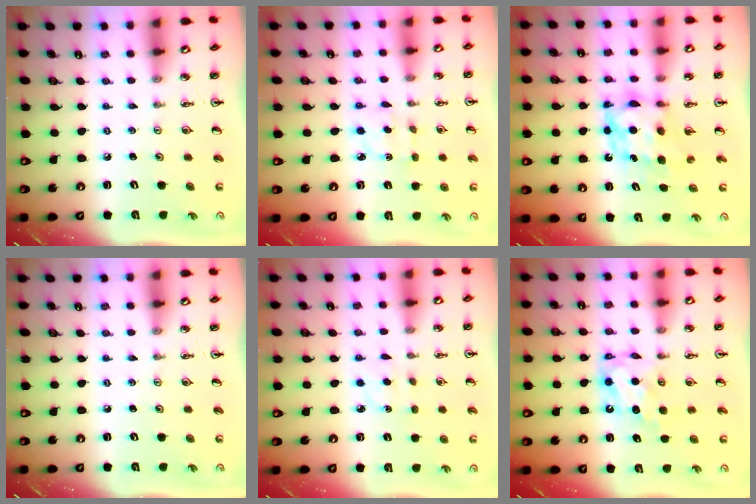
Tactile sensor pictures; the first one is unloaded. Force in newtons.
{"total": 2.9, "press": 2.8, "slide": 0.7}
{"total": 7.0, "press": 7.0, "slide": 0.3}
{"total": 0.0}
{"total": 3.2, "press": 3.2, "slide": 0.4}
{"total": 7.2, "press": 7.2, "slide": 0.6}